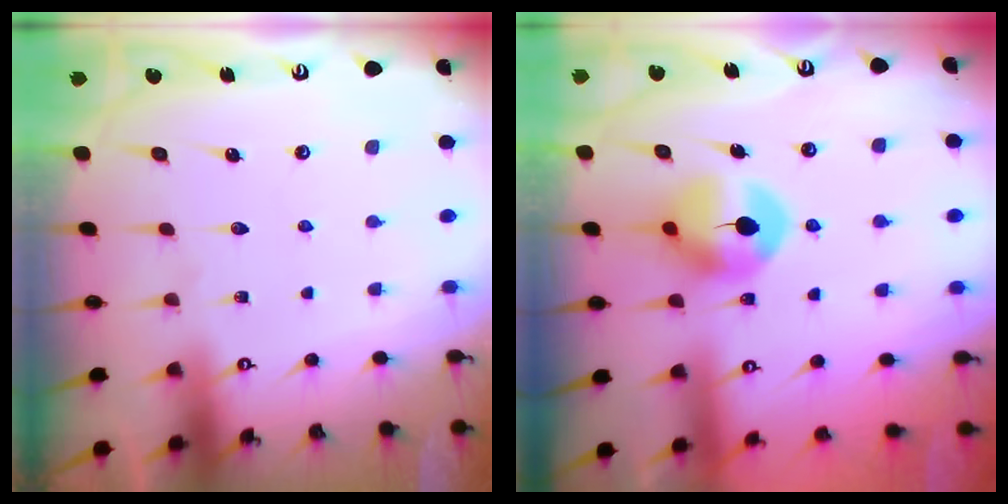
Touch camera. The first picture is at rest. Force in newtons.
{"total": 9.0, "press": 9.0, "slide": 0.5}